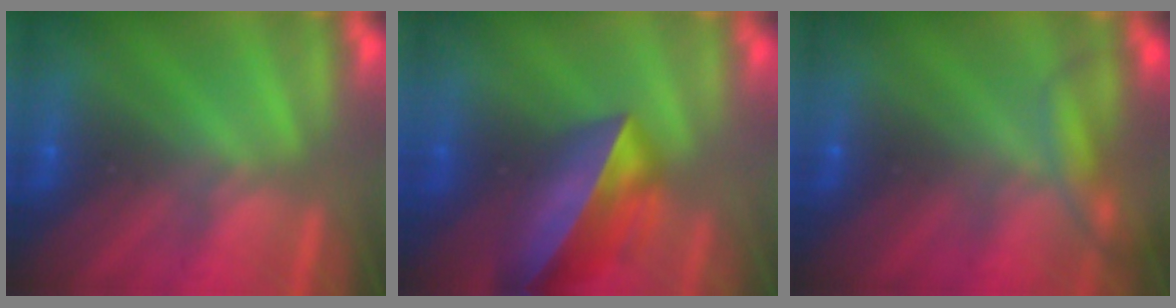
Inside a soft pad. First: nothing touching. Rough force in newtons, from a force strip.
{"total": 6.5}
{"total": 9.4}